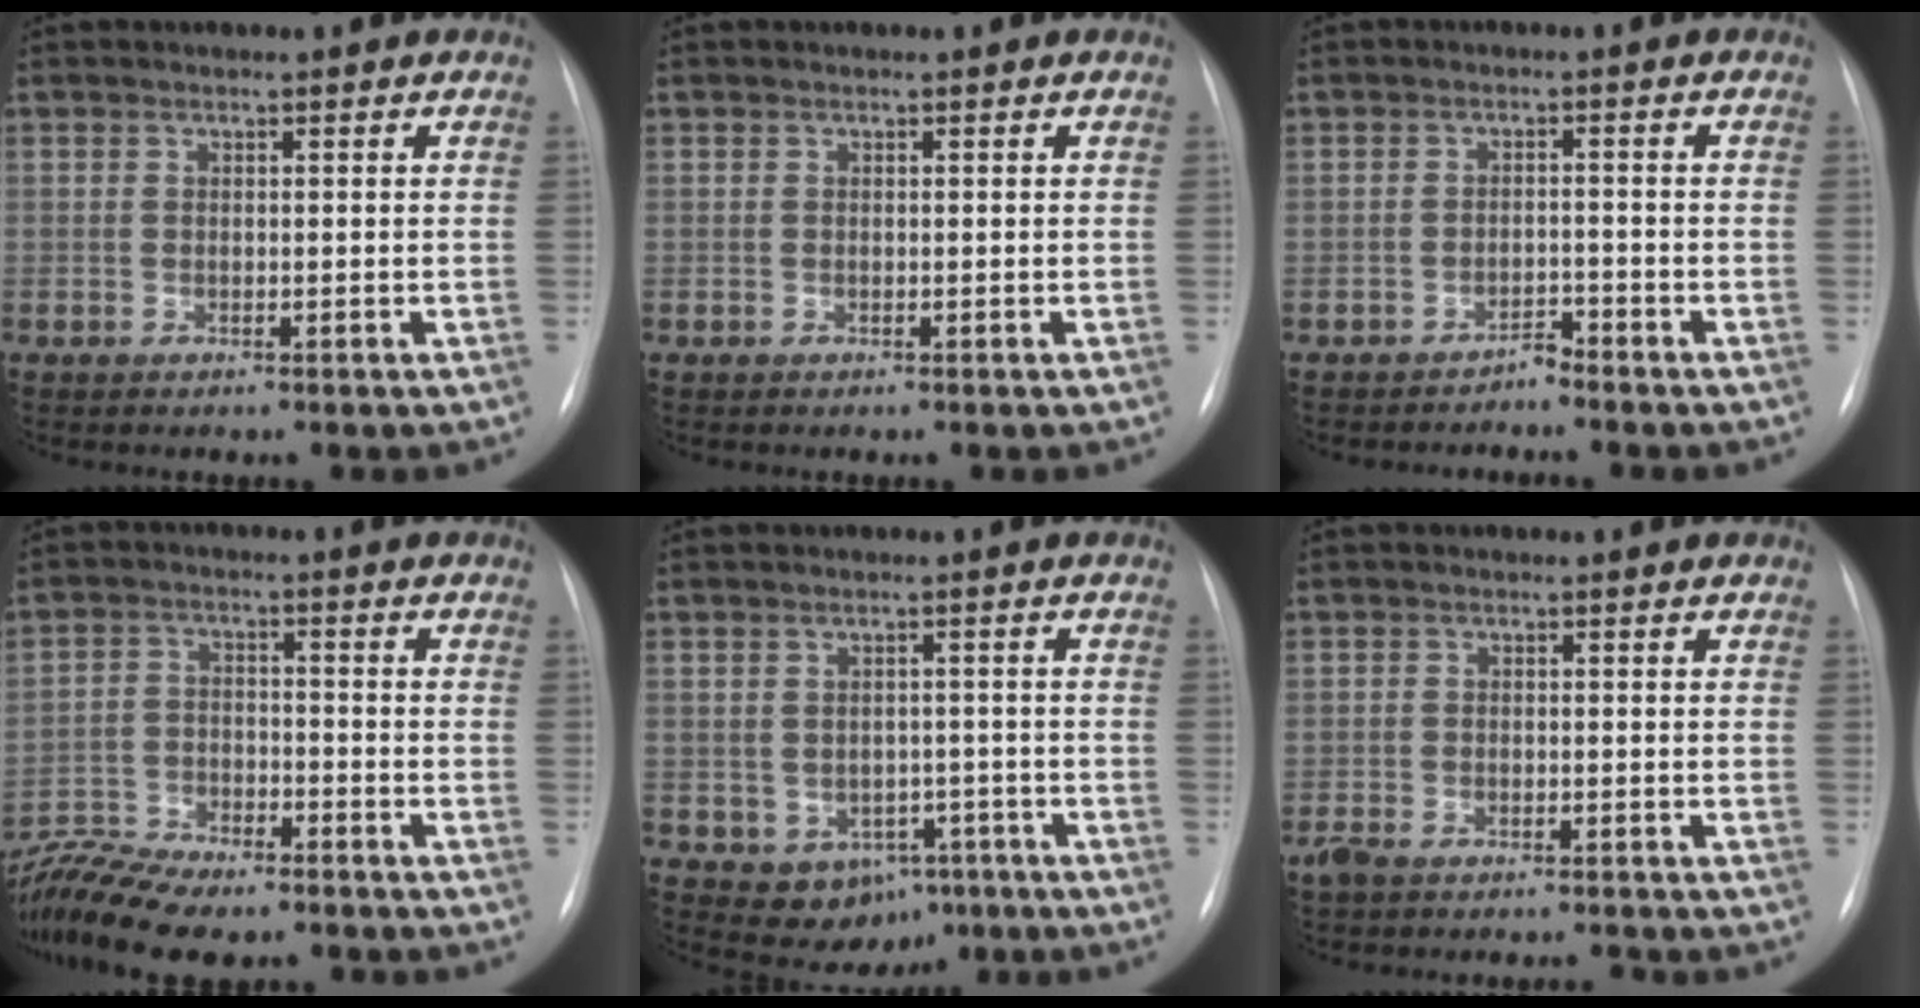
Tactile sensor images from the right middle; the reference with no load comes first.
{"total": 0.0}
{"total": 1.5, "force": [-1.5, 0.1, 0.0], "torque": [0.009, -0.001, -0.024]}
{"total": 11.8, "force": [-10.8, 2.0, 4.5], "torque": [-0.088, 0.000, -0.182]}
{"total": 6.4, "force": [-3.1, 4.8, 2.9], "torque": [-0.036, 0.014, -0.031]}
{"total": 3.6, "force": [-3.1, 1.0, 1.5], "torque": [-0.029, -0.006, -0.052]}